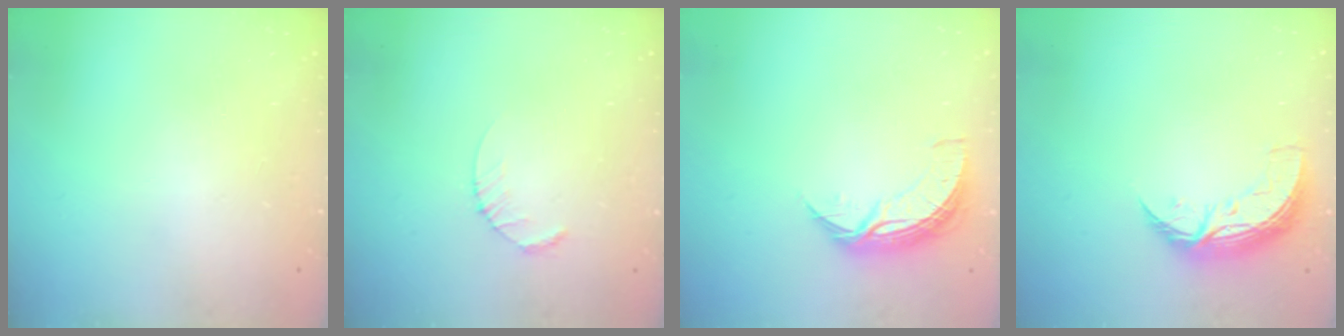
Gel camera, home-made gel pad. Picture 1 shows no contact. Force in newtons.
{"total": 2.6, "press": 2.6, "slide": 0.4}
{"total": 8.3, "press": 8.3, "slide": 0.5}
{"total": 9.3, "press": 9.3, "slide": 0.5}